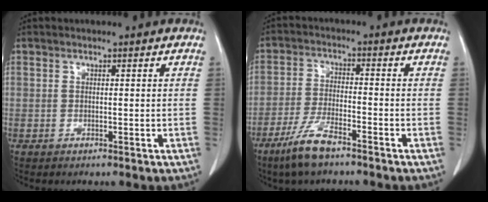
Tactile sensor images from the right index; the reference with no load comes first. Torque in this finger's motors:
{"motor_torque": [0.31, -0.30, 0.32, 0.09]}